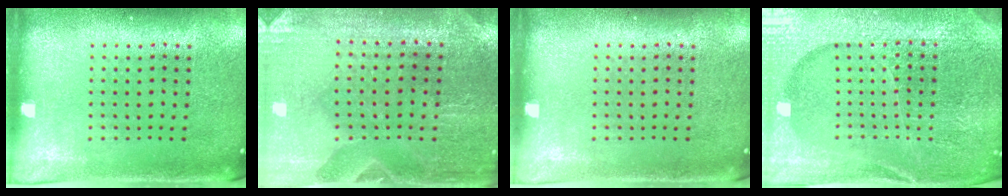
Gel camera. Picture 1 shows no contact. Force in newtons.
{"total": 0.6, "press": 0.6, "slide": 0.0}
{"total": 0.0}
{"total": 5.7, "press": 5.1, "slide": 2.5}